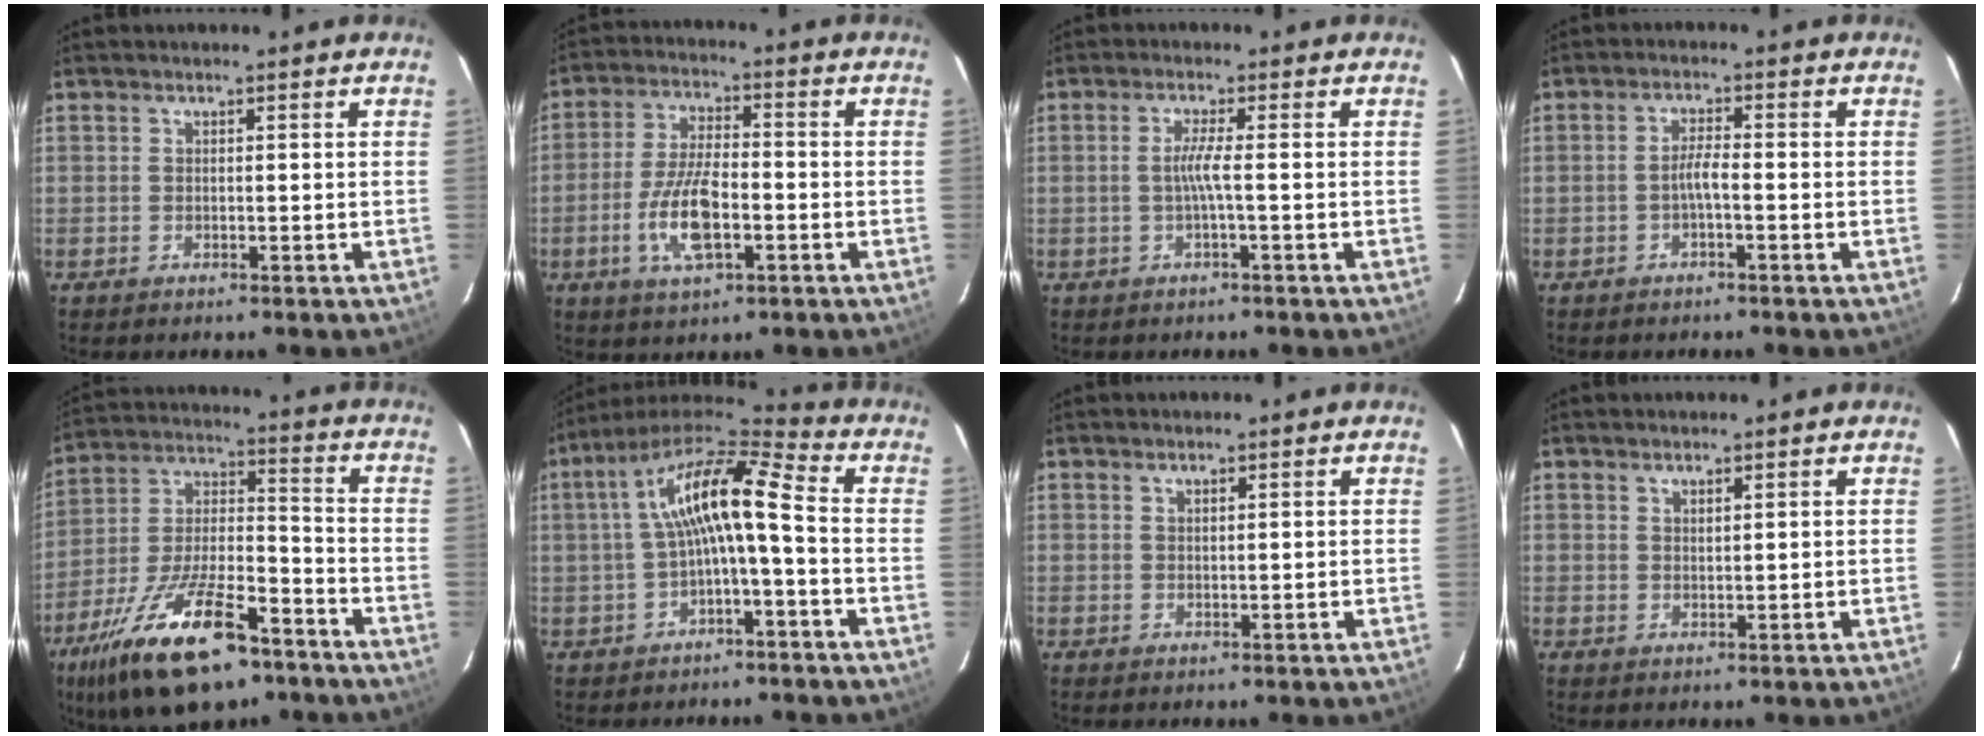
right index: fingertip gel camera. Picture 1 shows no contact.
{"total": 10.3, "force": [-3.3, 3.8, 9.0], "torque": [-0.184, -0.003, -0.061]}
{"total": 2.6, "force": [-0.7, -0.8, 2.4], "torque": [-0.050, -0.002, -0.012]}
{"total": 2.4, "force": [-1.1, 0.1, 2.1], "torque": [-0.041, 0.005, -0.022]}
{"total": 22.4, "force": [-14.3, 8.4, 15.1], "torque": [-0.291, -0.019, -0.241]}
{"total": 12.5, "force": [-0.6, 2.8, 12.2], "torque": [-0.238, 0.026, -0.013]}
{"total": 0.8, "force": [0.6, 0.2, 0.5], "torque": [-0.009, 0.002, 0.011]}
{"total": 1.3, "force": [1.0, 0.3, 0.8], "torque": [-0.013, 0.001, 0.017]}